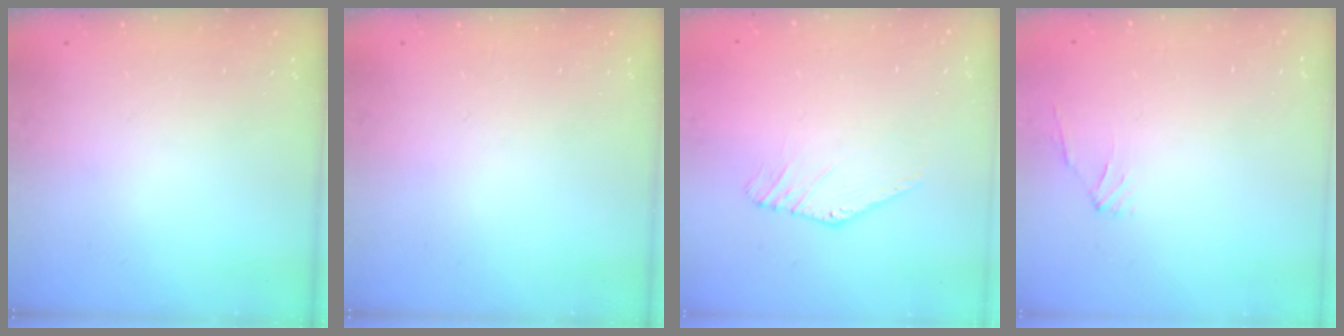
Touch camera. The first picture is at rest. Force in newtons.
{"total": 0.0}
{"total": 3.5, "press": 3.5, "slide": 0.1}
{"total": 1.0, "press": 0.8, "slide": 0.6}